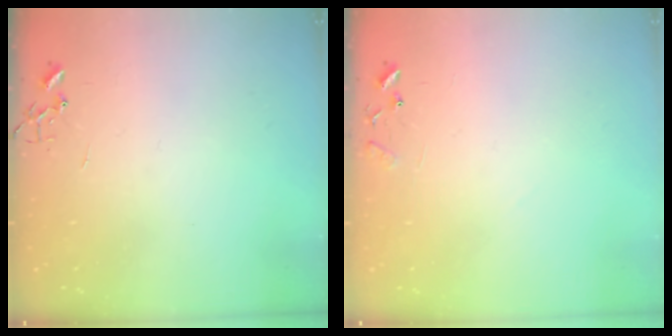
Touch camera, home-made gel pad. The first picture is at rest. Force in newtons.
{"total": 8.3, "press": 8.3, "slide": 0.6}